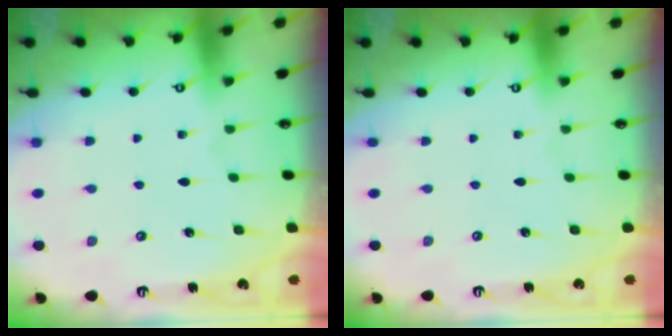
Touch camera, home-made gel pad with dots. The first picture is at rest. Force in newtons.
{"total": 0.0}